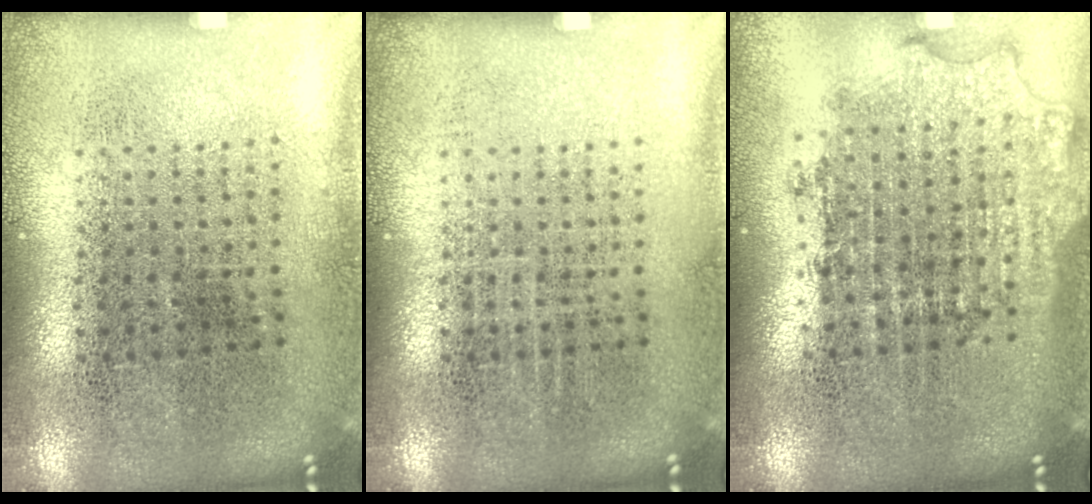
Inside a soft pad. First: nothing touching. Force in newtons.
{"total": 0.0}
{"total": 1.8, "press": 1.4, "slide": 1.1}